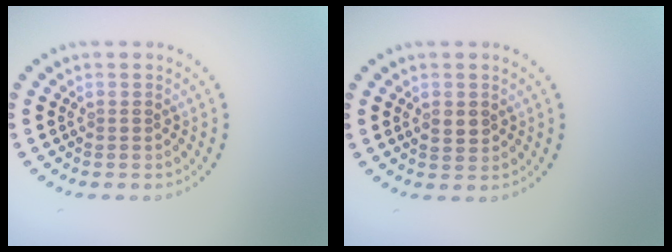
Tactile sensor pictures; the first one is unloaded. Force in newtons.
{"total": 1.5, "press": 1.4, "slide": 0.3}